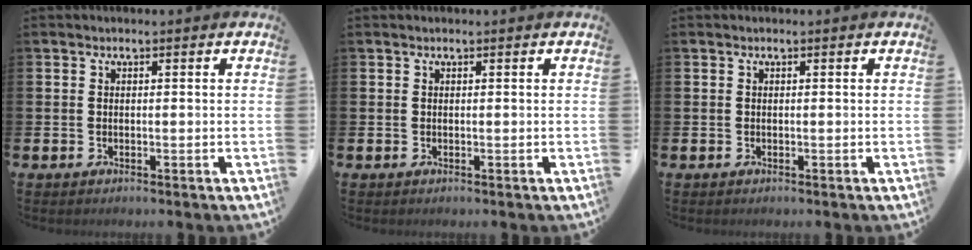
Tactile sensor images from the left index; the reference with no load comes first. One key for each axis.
{"total": 0.0}
{"total": 0.0}